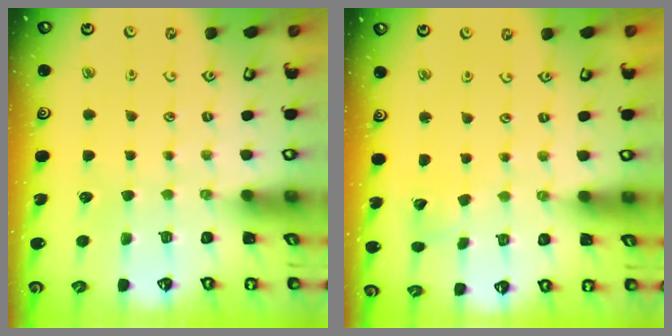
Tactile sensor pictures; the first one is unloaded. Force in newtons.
{"total": 2.8, "press": 2.8, "slide": 0.0}